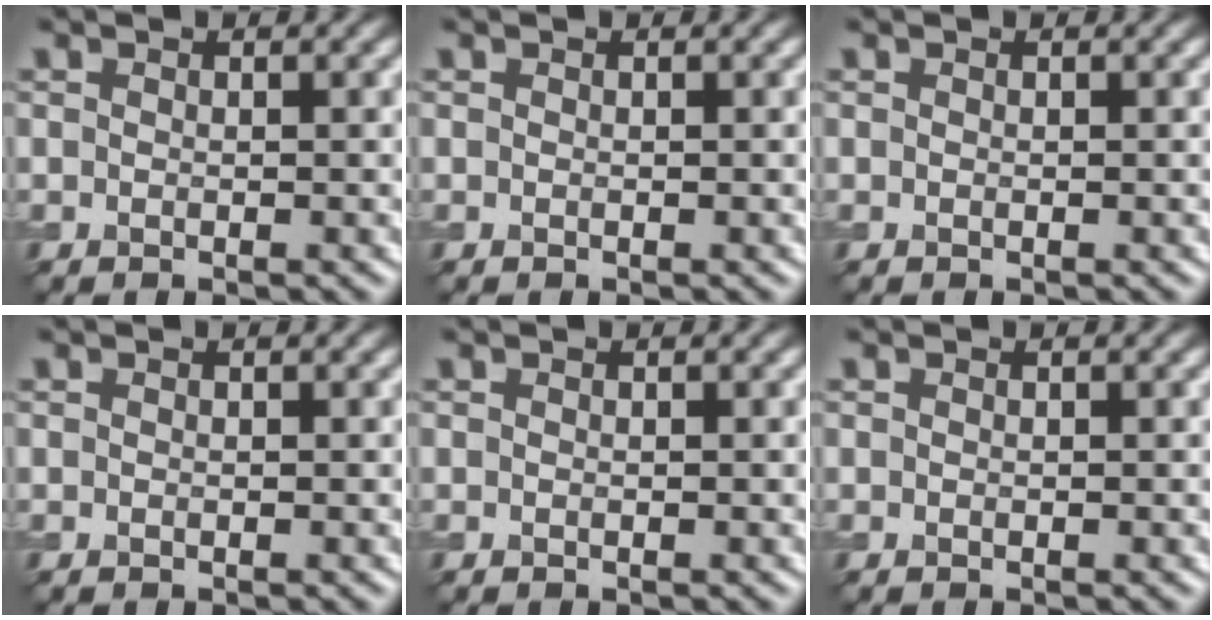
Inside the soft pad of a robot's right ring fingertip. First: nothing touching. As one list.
[{"total": 0.0}, {"total": 0.0}, {"total": 0.0}, {"total": 0.0}, {"total": 0.0}]